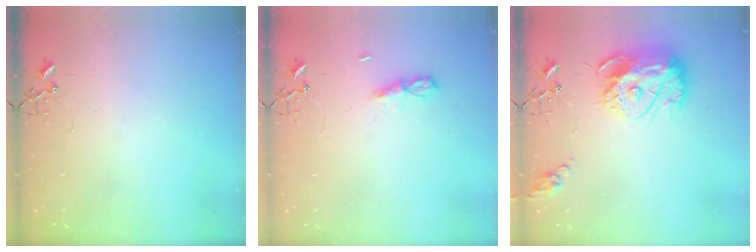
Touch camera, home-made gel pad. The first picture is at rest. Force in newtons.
{"total": 5.1, "press": 5.1, "slide": 0.6}
{"total": 16.9, "press": 16.8, "slide": 1.7}